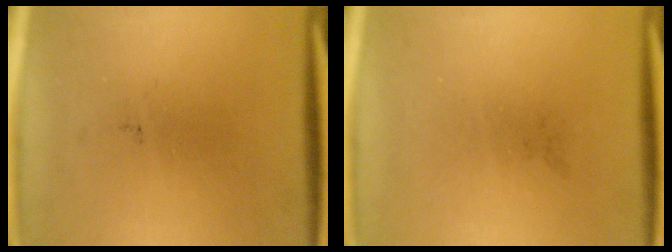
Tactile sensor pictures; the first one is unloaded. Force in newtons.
{"total": 0.0}